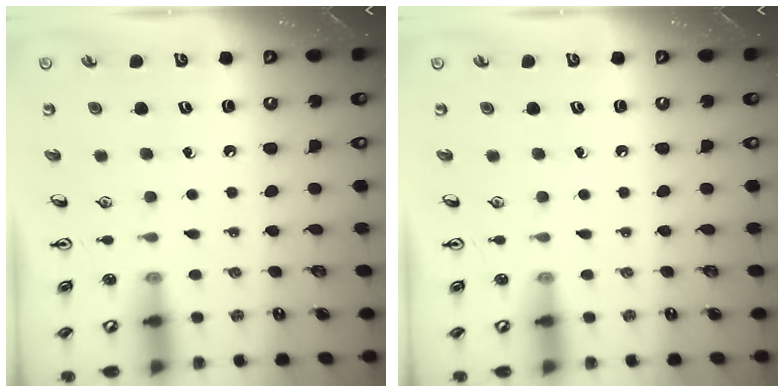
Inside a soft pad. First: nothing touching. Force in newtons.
{"total": 0.0}